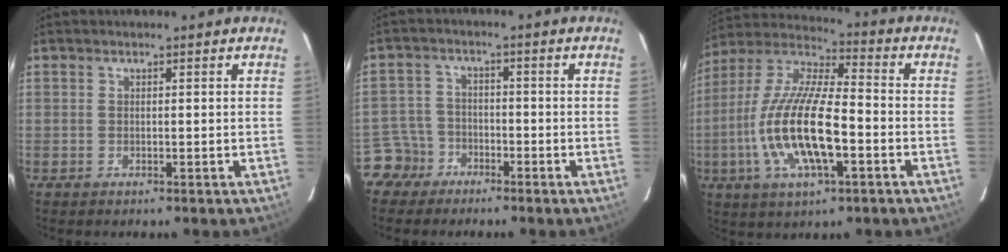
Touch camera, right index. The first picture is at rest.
{"total": 5.1, "force": [-3.5, 3.7, -0.4], "torque": [-0.002, 0.022, -0.071]}
{"total": 18.3, "force": [-4.9, 5.7, 16.7], "torque": [-0.337, -0.010, -0.096]}